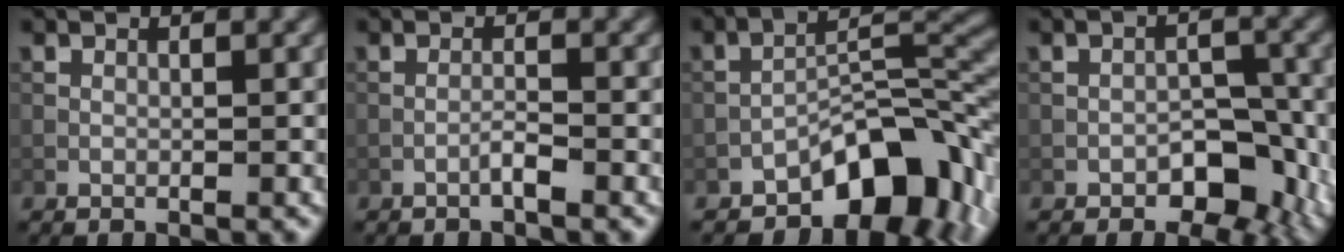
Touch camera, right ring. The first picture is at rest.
{"total": 1.1, "force": [-0.8, 0.0, 0.7], "torque": [-0.013, 0.006, -0.017]}
{"total": 9.1, "force": [-5.4, 4.4, 6.0], "torque": [-0.067, 0.017, -0.096]}
{"total": 5.4, "force": [-2.6, 3.2, 3.5], "torque": [-0.033, 0.000, -0.038]}